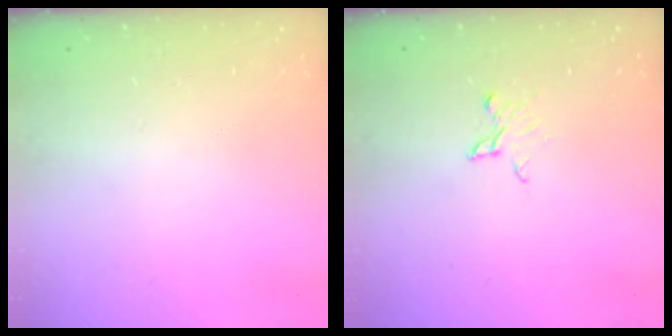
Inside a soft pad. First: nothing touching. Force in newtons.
{"total": 3.7, "press": 3.7, "slide": 0.3}